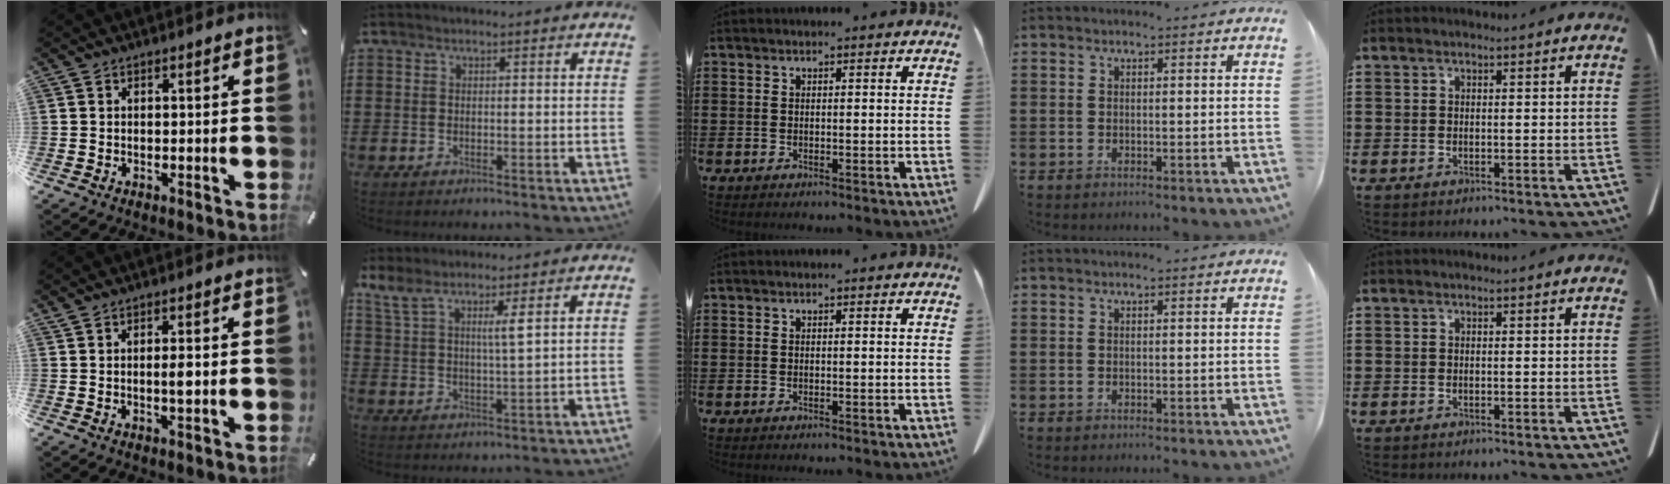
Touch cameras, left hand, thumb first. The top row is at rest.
{"thumb": {"total": 2.9, "force": [0.2, 0.6, 2.8], "torque": [-0.052, -0.002, 0.001]}, "index": {"total": 4.9, "force": [3.4, 0.5, 3.5], "torque": [-0.081, -0.008, 0.057]}}